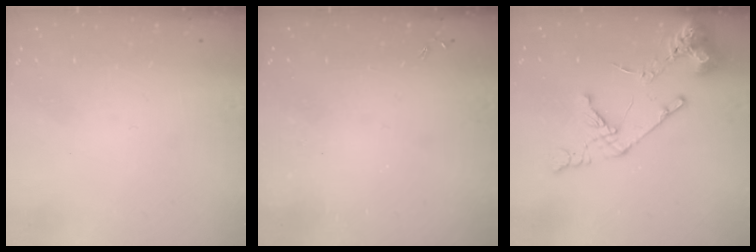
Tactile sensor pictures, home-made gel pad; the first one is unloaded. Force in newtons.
{"total": 0.0}
{"total": 14.1, "press": 14.0, "slide": 1.8}